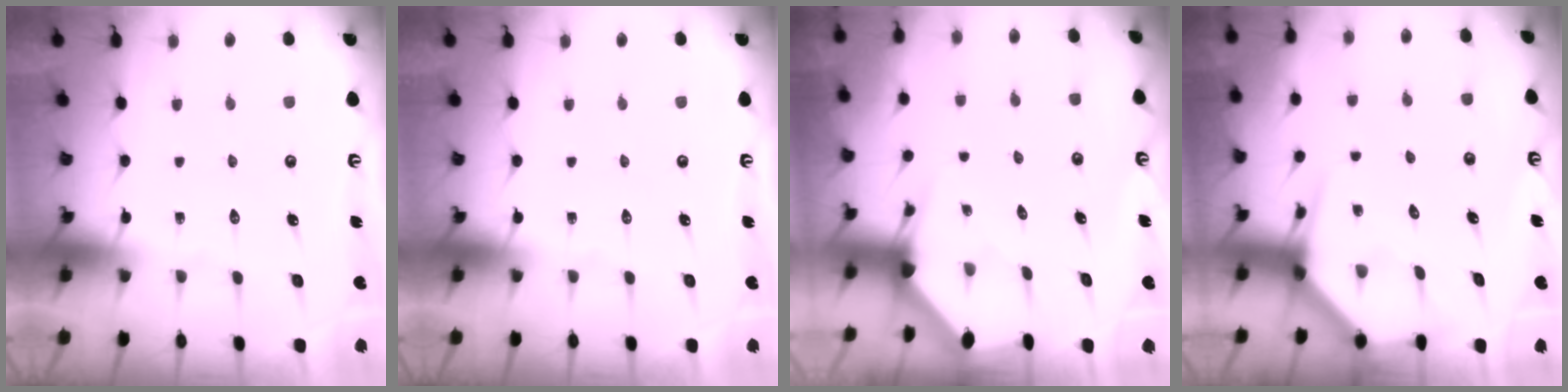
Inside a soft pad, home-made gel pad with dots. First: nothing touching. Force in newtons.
{"total": 0.0}
{"total": 2.8, "press": 2.8, "slide": 0.1}
{"total": 4.1, "press": 4.1, "slide": 0.6}